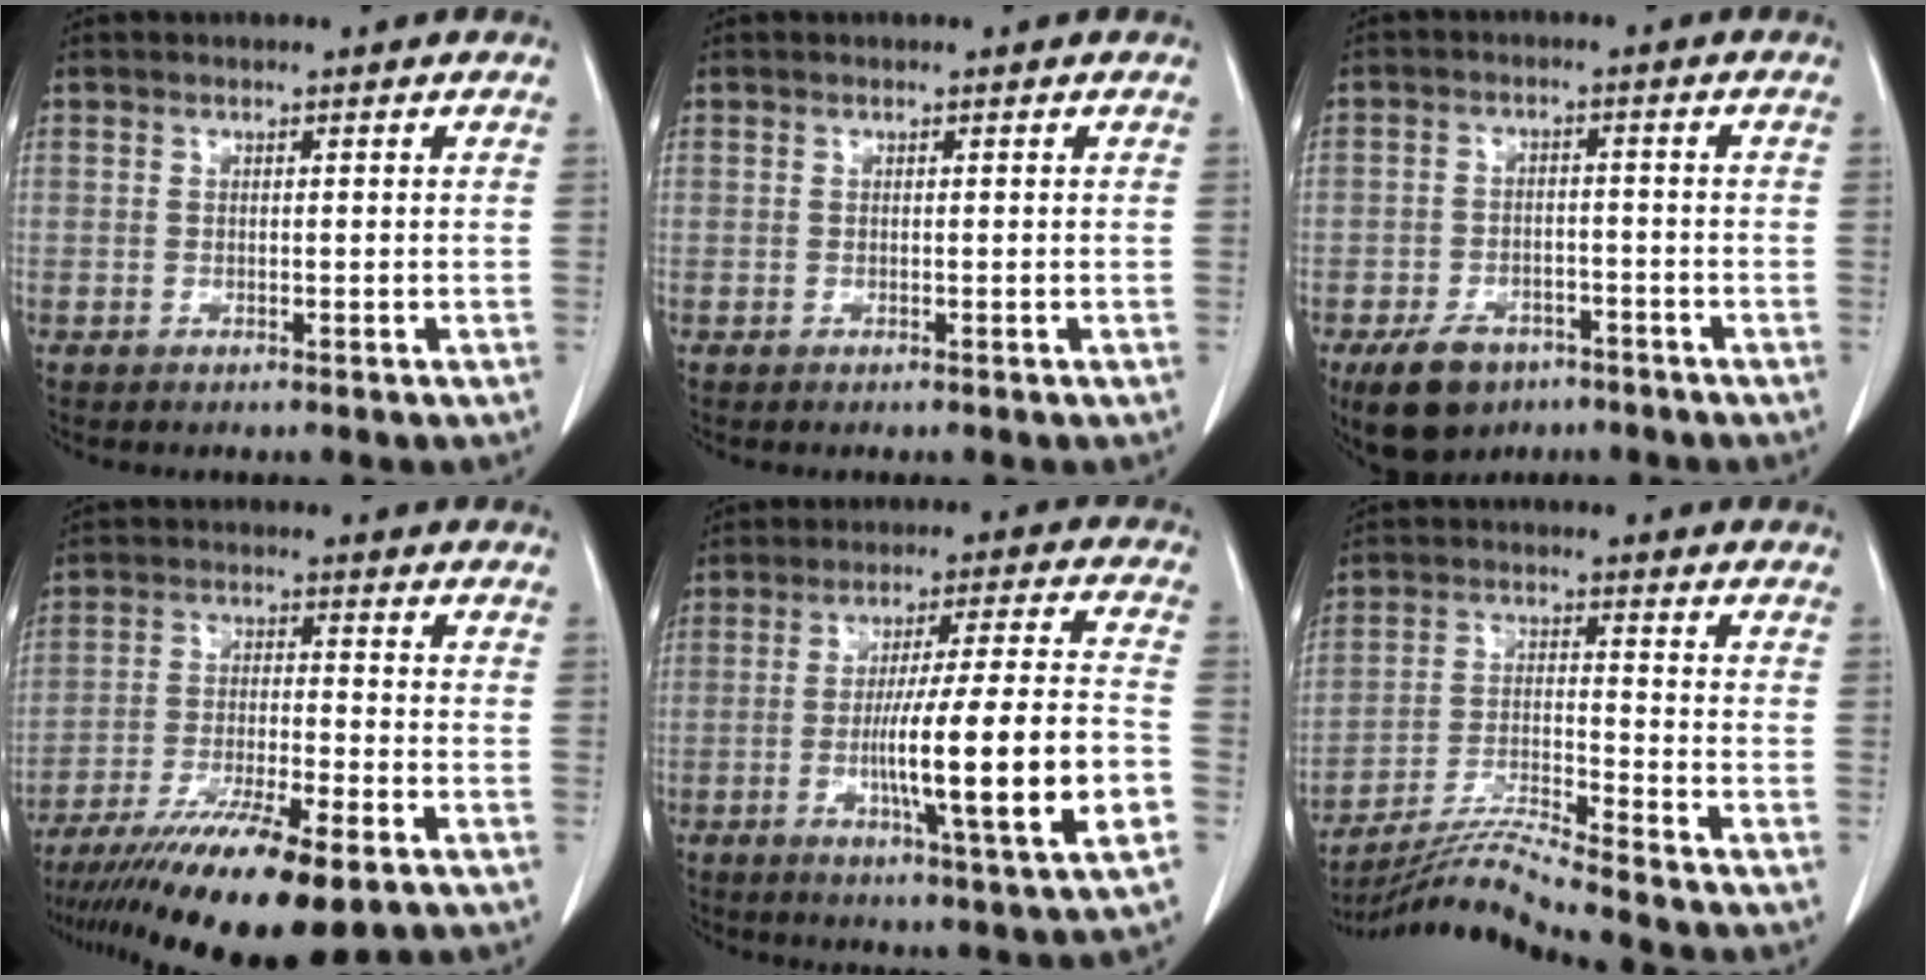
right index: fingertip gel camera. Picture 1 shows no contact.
{"total": 0.0}
{"total": 8.1, "force": [-5.3, 5.0, 3.4], "torque": [-0.069, 0.000, -0.080]}
{"total": 15.4, "force": [-10.8, 1.5, 10.9], "torque": [-0.189, -0.037, -0.183]}
{"total": 17.2, "force": [-4.2, -0.1, 16.7], "torque": [-0.261, -0.005, -0.066]}
{"total": 9.2, "force": [-8.4, -2.7, 2.7], "torque": [-0.050, -0.015, -0.159]}